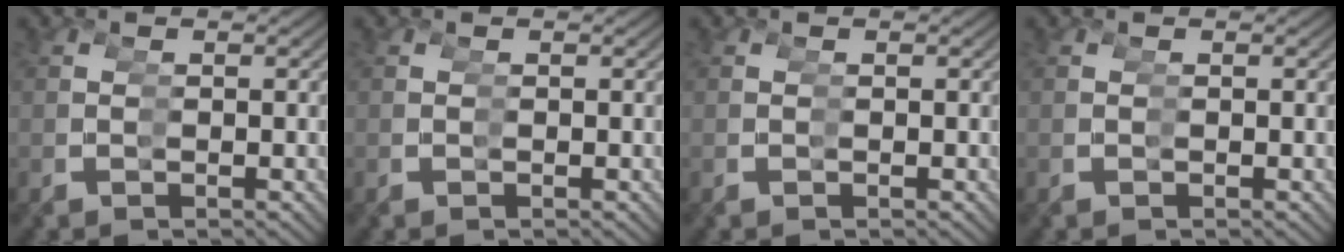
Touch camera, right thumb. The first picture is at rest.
{"total": 0.0}
{"total": 0.0}
{"total": 0.0}